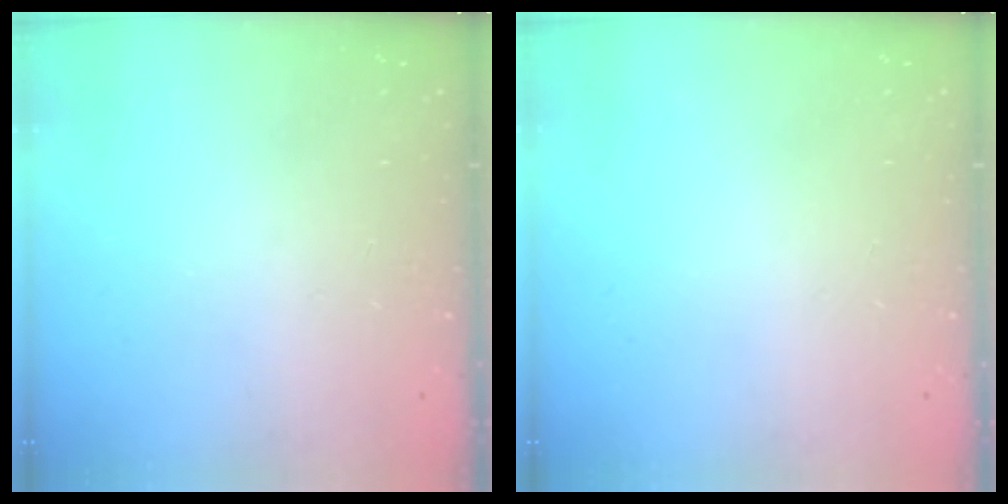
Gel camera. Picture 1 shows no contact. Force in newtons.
{"total": 0.0}